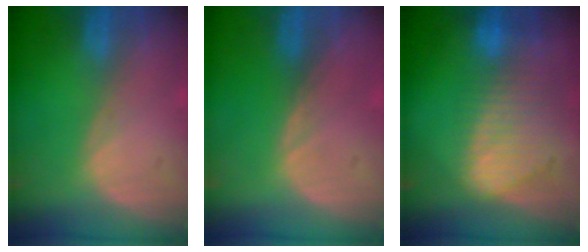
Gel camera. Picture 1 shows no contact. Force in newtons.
{"total": 0.6, "press": 0.4, "slide": 0.4}
{"total": 9.3, "press": 8.1, "slide": 4.4}